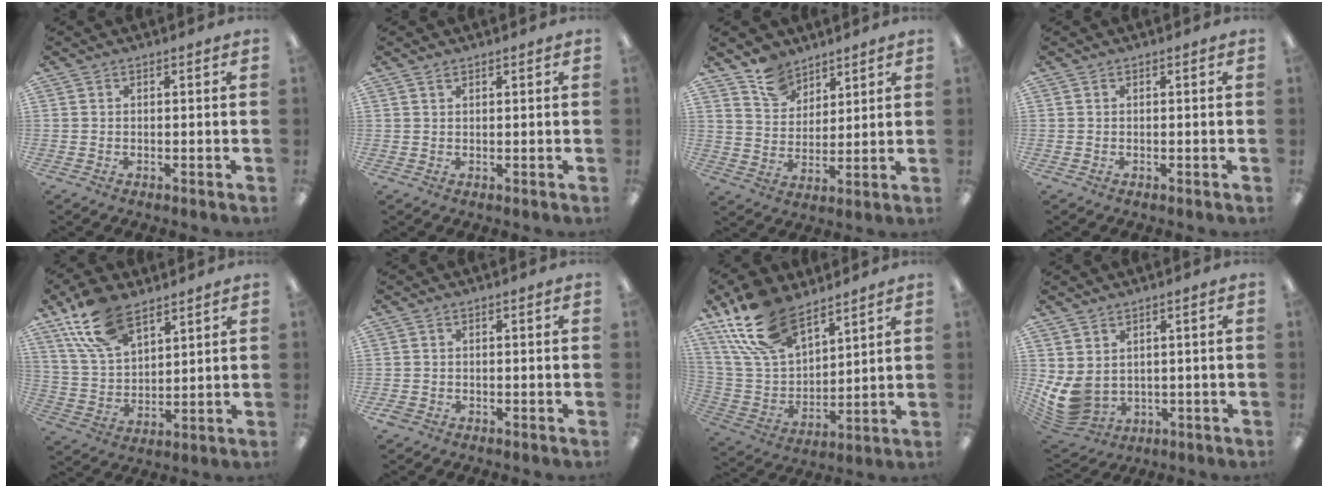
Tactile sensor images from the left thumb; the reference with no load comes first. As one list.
[{"total": 0.9, "force": [0.8, 0.3, 0.4], "torque": [-0.009, 0.001, 0.014]}, {"total": 9.3, "force": [7.3, 5.6, 1.4], "torque": [-0.038, -0.040, 0.142]}, {"total": 0.0}, {"total": 14.9, "force": [9.5, 7.6, 8.5], "torque": [-0.178, -0.021, 0.182]}, {"total": 1.4, "force": [-0.6, 1.2, 0.5], "torque": [-0.009, 0.002, -0.012]}, {"total": 19.5, "force": [13.0, 10.1, 10.4], "torque": [-0.223, -0.051, 0.243]}, {"total": 7.5, "force": [1.2, 5.7, 4.7], "torque": [-0.125, -0.014, 0.026]}]